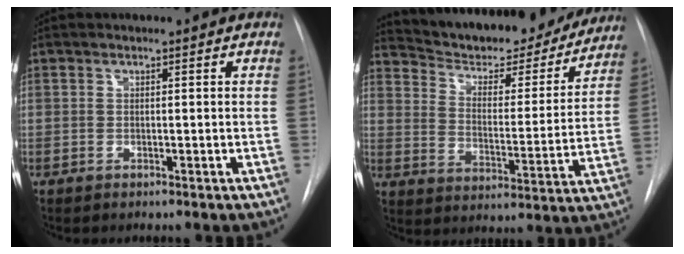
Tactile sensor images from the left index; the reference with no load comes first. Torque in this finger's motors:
{"motor_torque": [0.07, -0.58, 0.32, 0.04]}